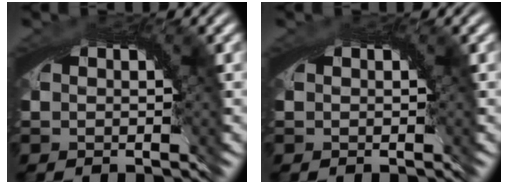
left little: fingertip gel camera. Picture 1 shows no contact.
{"total": 0.0}